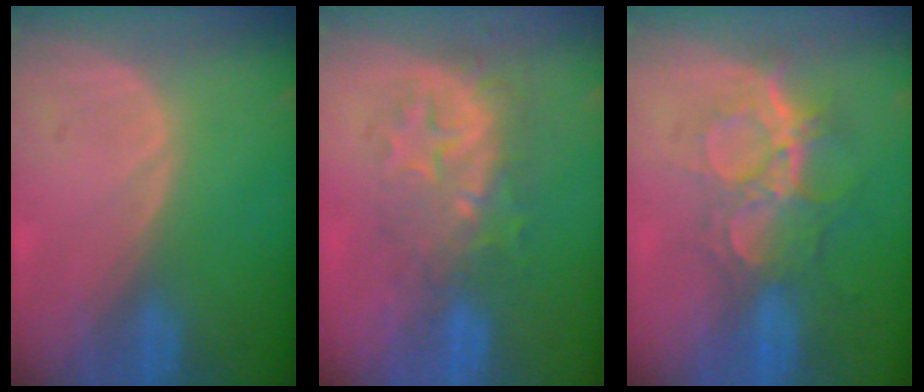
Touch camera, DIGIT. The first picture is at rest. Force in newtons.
{"total": 9.0, "press": 8.0, "slide": 4.2}
{"total": 9.4, "press": 8.0, "slide": 5.0}